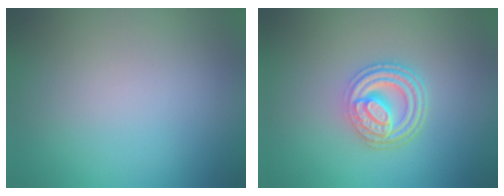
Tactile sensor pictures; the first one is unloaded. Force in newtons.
{"total": 4.8, "press": 3.7, "slide": 3.1}